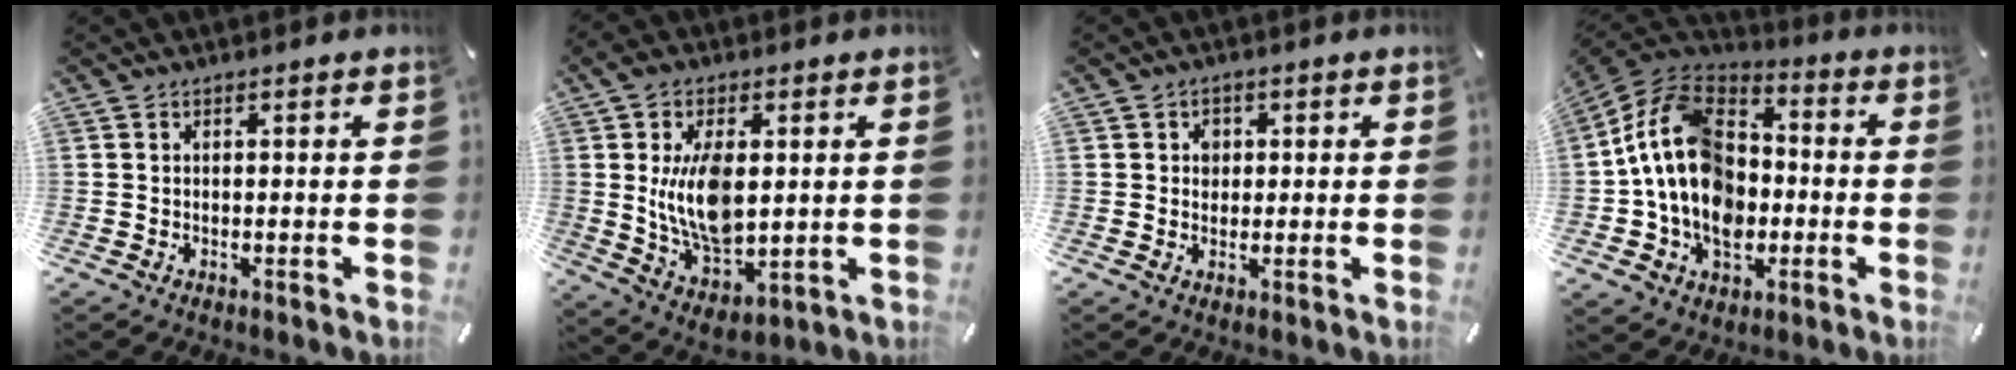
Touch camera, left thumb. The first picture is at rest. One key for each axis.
{"total": 15.6, "fx": 1.5, "fy": 9.5, "fz": 12.2, "tx": -0.248, "ty": -0.009, "tz": 0.028}
{"total": 2.8, "fx": 0.3, "fy": 2.6, "fz": 0.9, "tx": 0.001, "ty": -0.004, "tz": -0.002}
{"total": 18.4, "fx": -2.0, "fy": 14.4, "fz": 11.2, "tx": -0.233, "ty": 0.010, "tz": -0.040}